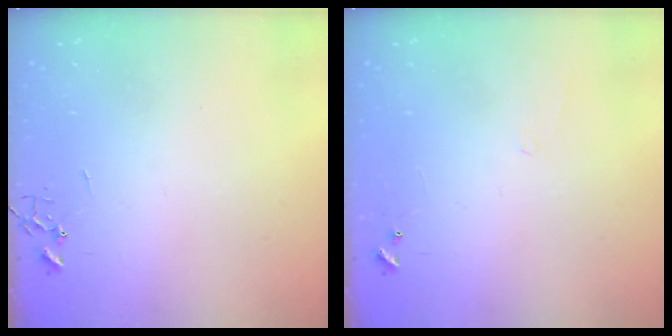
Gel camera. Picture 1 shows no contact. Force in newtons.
{"total": 5.6, "press": 5.6, "slide": 0.4}